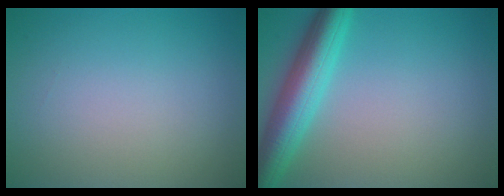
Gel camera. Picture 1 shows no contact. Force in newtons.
{"total": 6.0, "press": 6.0, "slide": 0.2}